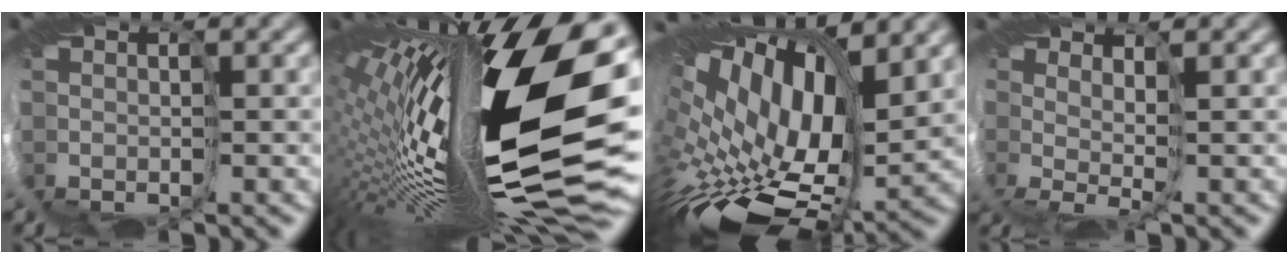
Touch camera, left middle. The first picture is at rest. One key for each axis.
{"total": 20.4, "fx": 1.5, "fy": 5.7, "fz": 19.5, "tx": -0.344, "ty": -0.034, "tz": 0.031}
{"total": 15.3, "fx": 3.1, "fy": 8.0, "fz": 12.7, "tx": -0.230, "ty": -0.004, "tz": 0.092}
{"total": 1.6, "fx": 0.9, "fy": -1.1, "fz": 0.8, "tx": -0.012, "ty": 0.002, "tz": 0.022}